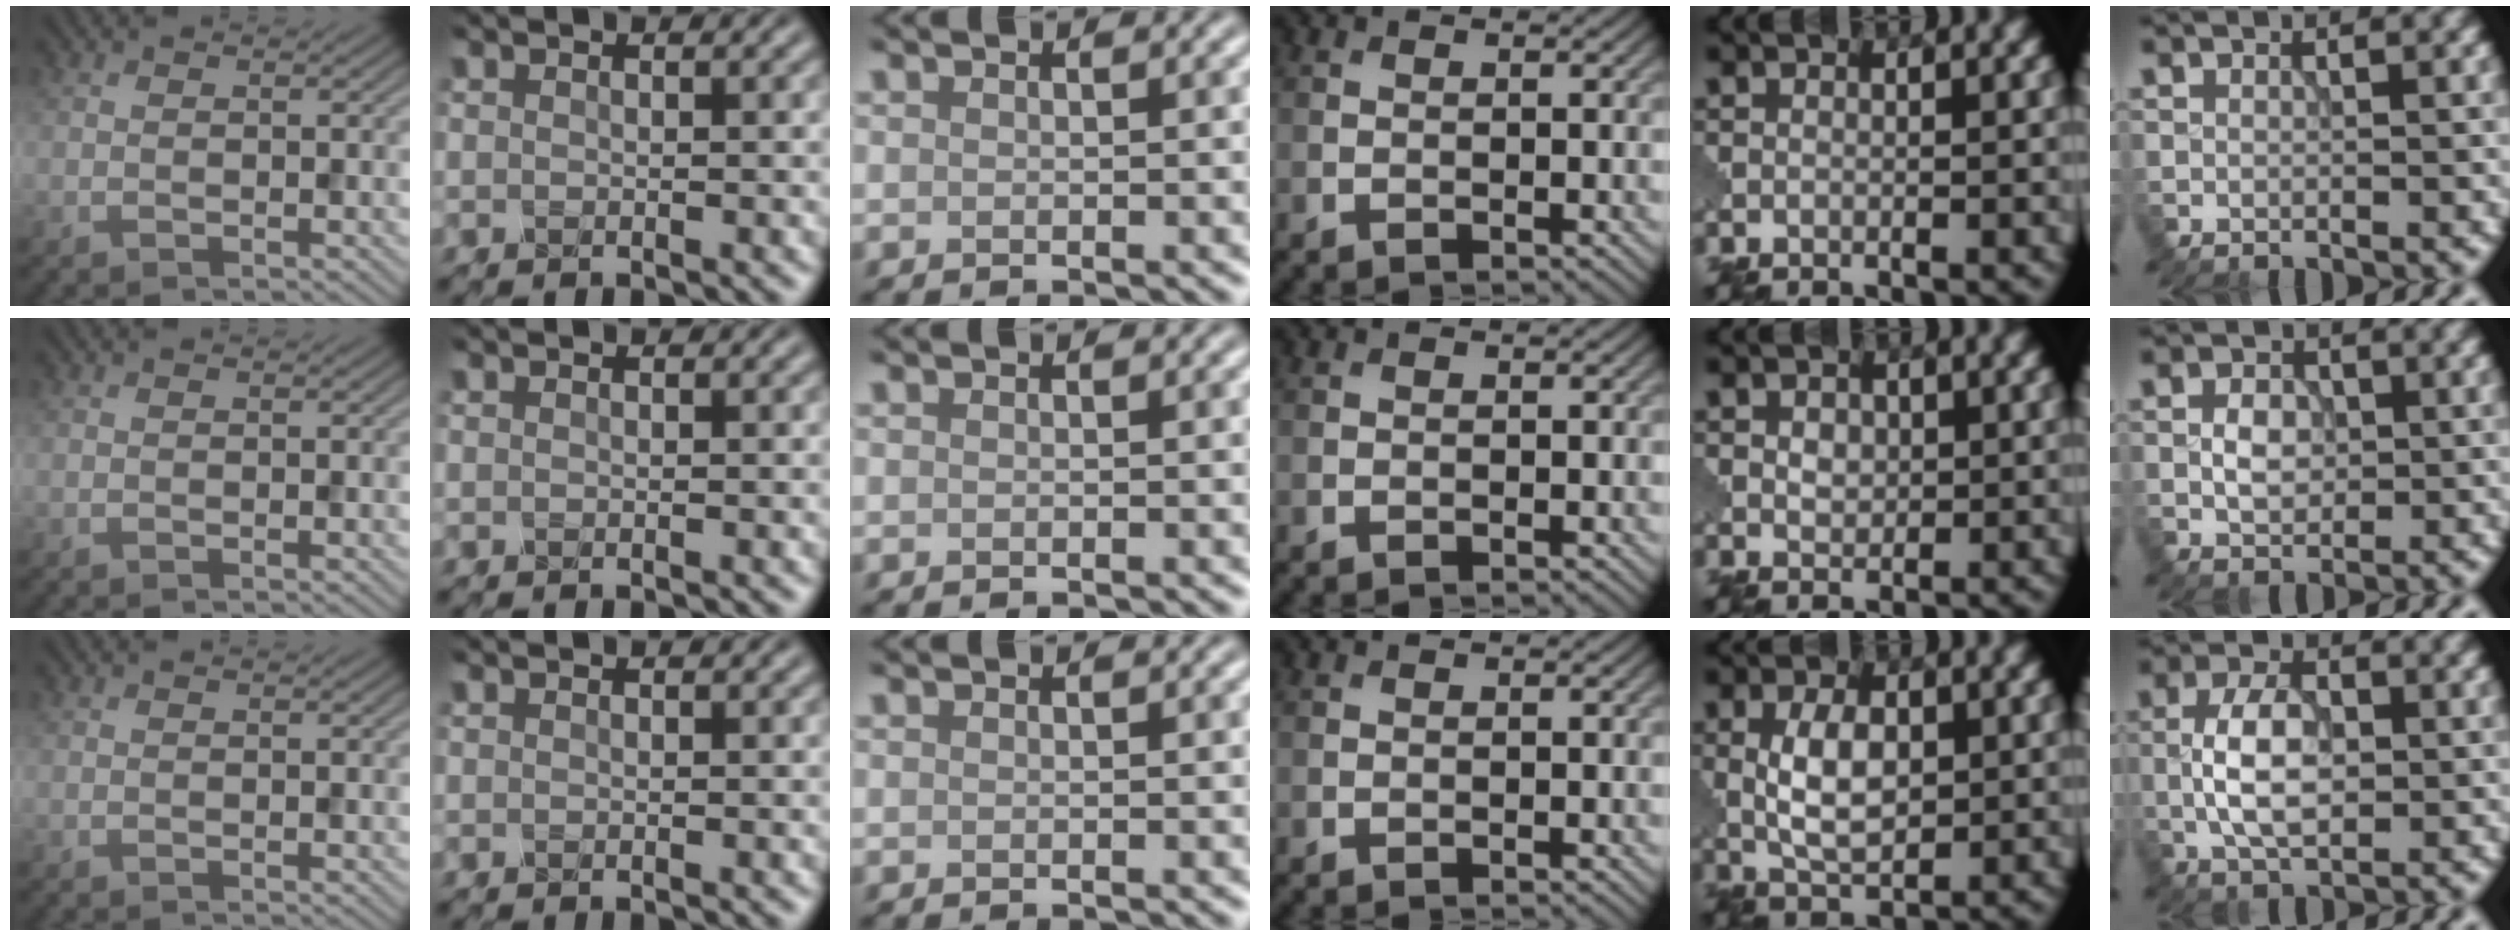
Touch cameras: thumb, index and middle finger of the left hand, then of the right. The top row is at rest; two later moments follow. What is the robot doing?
{"motion": "close", "object": "eyeshadow palette"}